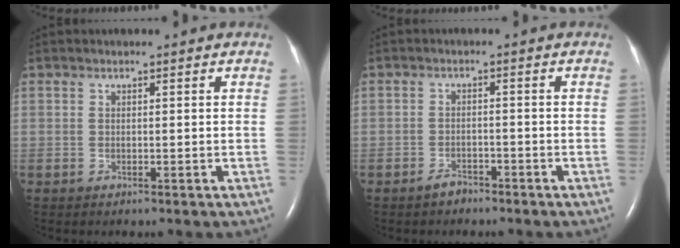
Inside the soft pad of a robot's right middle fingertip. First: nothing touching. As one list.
[{"total": 2.0, "force": [-1.7, 0.9, 0.5], "torque": [-0.016, 0.000, -0.027]}]